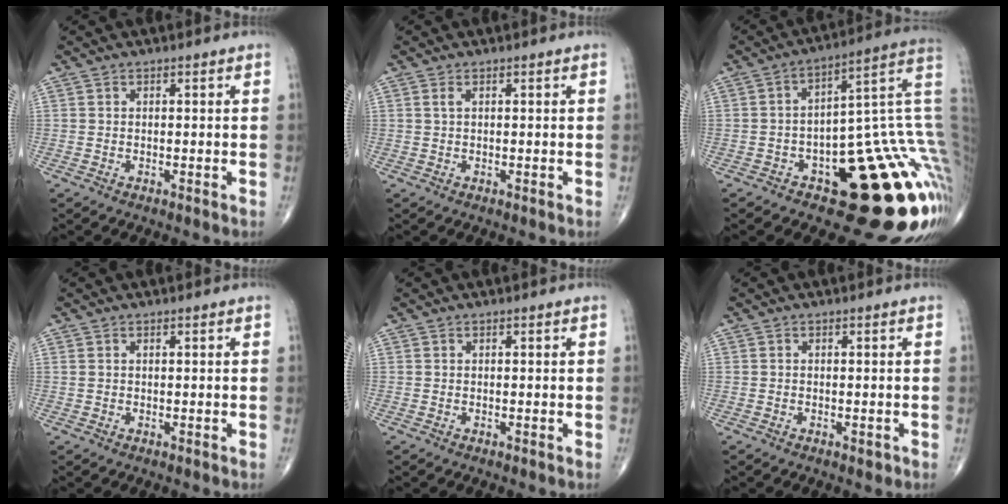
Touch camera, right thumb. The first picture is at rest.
{"total": 0.9, "force": [0.3, 0.4, 0.7], "torque": [-0.018, 0.007, 0.007]}
{"total": 24.4, "force": [-4.1, 10.9, 21.5], "torque": [-0.158, 0.062, -0.041]}
{"total": 0.6, "force": [0.2, 0.3, 0.4], "torque": [-0.011, 0.010, 0.008]}
{"total": 0.0}
{"total": 0.9, "force": [-0.4, 0.5, 0.6], "torque": [-0.006, -0.001, -0.005]}